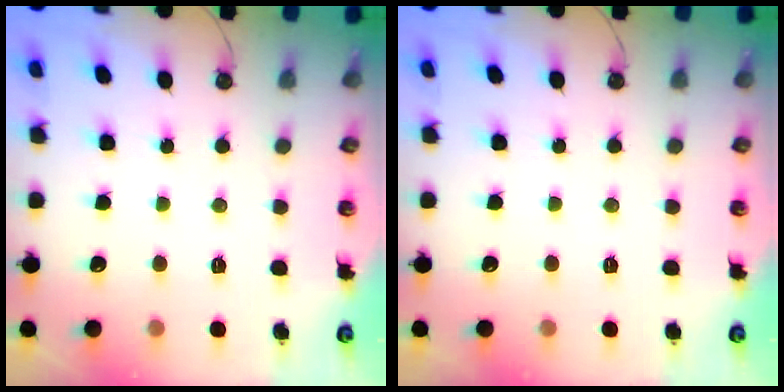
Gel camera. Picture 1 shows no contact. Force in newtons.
{"total": 0.0}